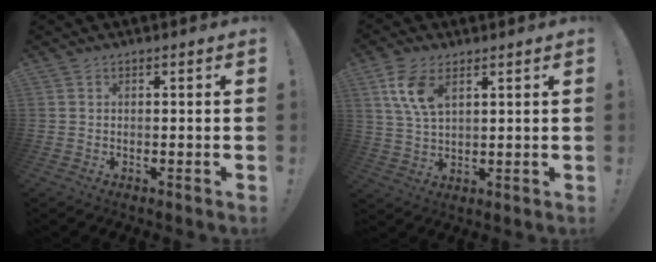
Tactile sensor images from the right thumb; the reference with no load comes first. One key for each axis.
{"total": 8.7, "fx": 4.2, "fy": 4.4, "fz": 6.3, "tx": -0.123, "ty": -0.013, "tz": 0.076}